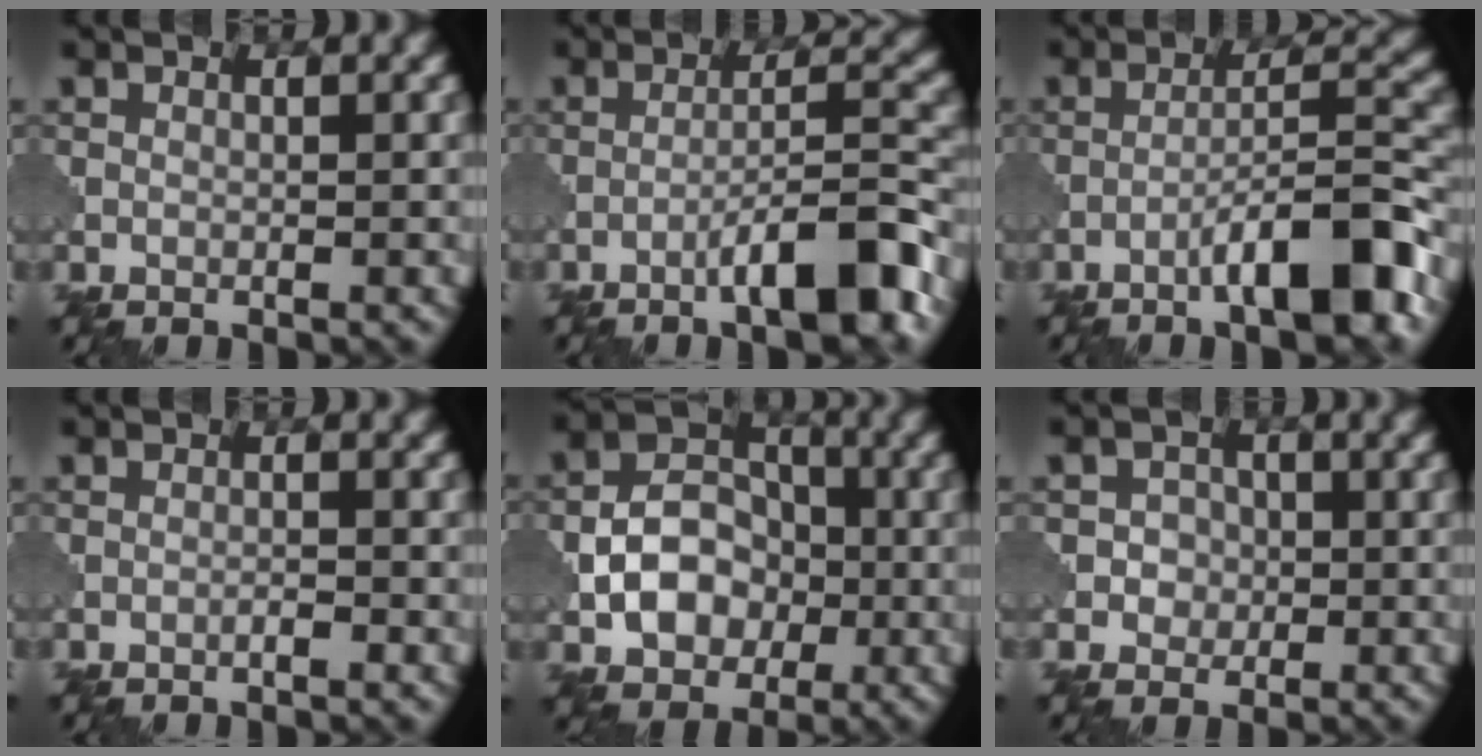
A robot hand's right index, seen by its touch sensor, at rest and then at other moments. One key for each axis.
{"total": 6.9, "fx": -4.0, "fy": 1.0, "fz": 5.5, "tx": -0.082, "ty": 0.017, "tz": -0.069}
{"total": 7.8, "fx": -4.4, "fy": 1.3, "fz": 6.3, "tx": -0.096, "ty": 0.021, "tz": -0.074}
{"total": 0.9, "fx": -0.5, "fy": 0.1, "fz": 0.7, "tx": -0.012, "ty": 0.002, "tz": -0.010}
{"total": 6.3, "fx": -1.4, "fy": 4.8, "fz": 3.9, "tx": -0.059, "ty": 0.003, "tz": -0.025}
{"total": 2.1, "fx": -0.2, "fy": 2.0, "fz": 0.6, "tx": 0.008, "ty": 0.000, "tz": -0.012}